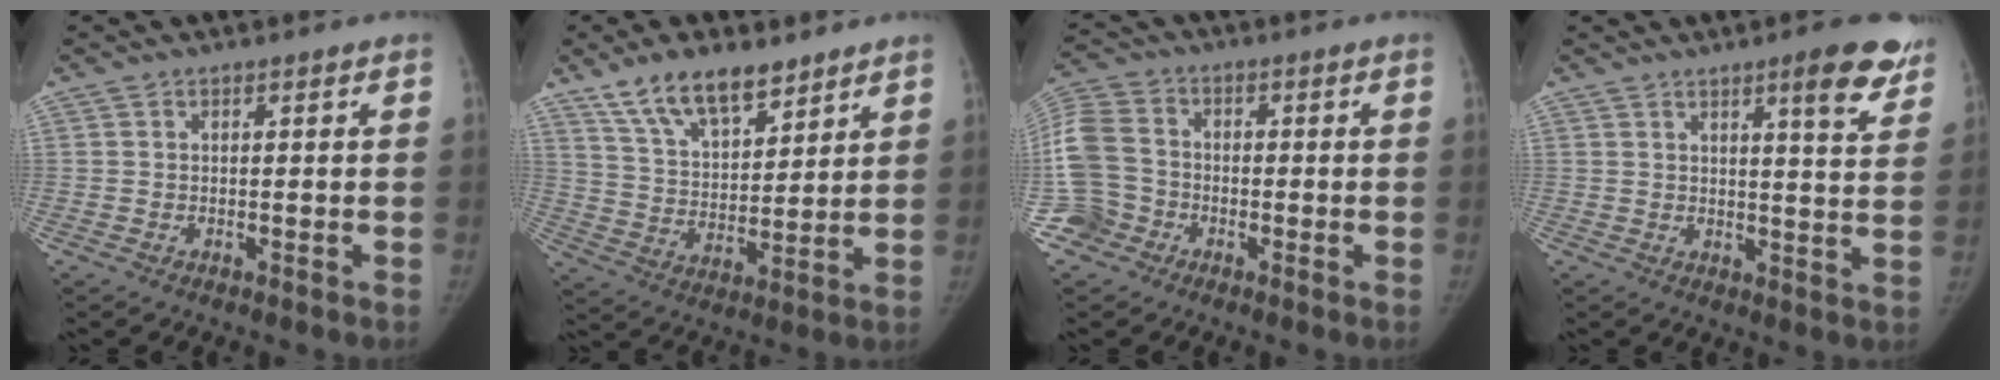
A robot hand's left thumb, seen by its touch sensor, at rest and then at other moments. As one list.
[{"total": 13.5, "force": [9.6, 5.9, 7.4], "torque": [-0.098, -0.053, 0.177]}, {"total": 13.8, "force": [-2.9, 12.2, 5.8], "torque": [-0.147, 0.035, -0.056]}, {"total": 9.7, "force": [6.2, 2.0, 7.2], "torque": [-0.067, -0.032, 0.075]}]